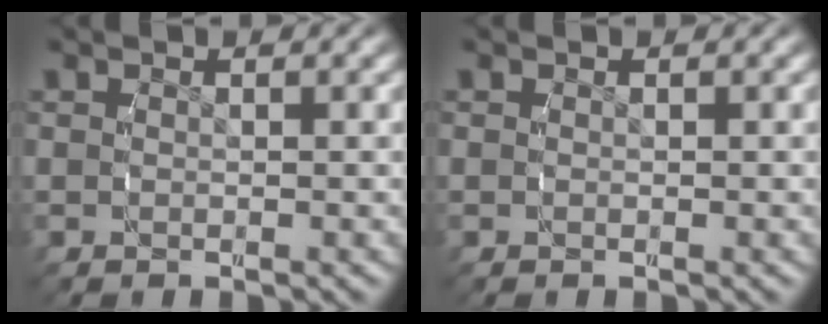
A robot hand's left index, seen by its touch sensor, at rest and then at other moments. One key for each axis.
{"total": 0.0}